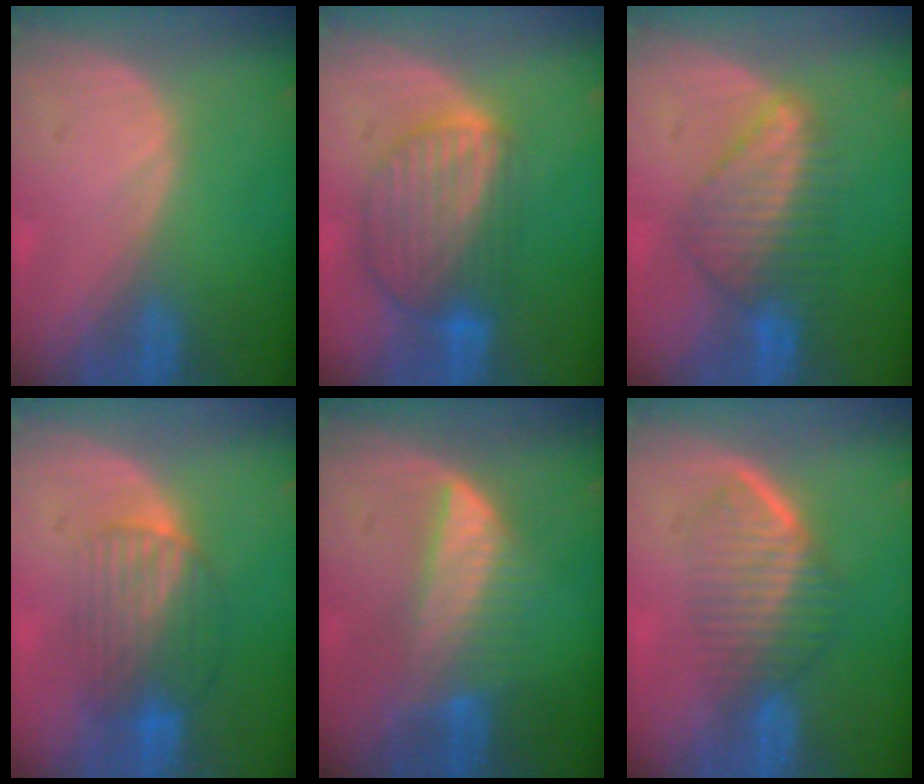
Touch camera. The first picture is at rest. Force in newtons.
{"total": 9.0, "press": 7.8, "slide": 4.5}
{"total": 6.7, "press": 6.6, "slide": 1.3}
{"total": 6.7, "press": 6.6, "slide": 1.2}
{"total": 6.3, "press": 6.3, "slide": 0.2}
{"total": 6.9, "press": 6.0, "slide": 3.4}